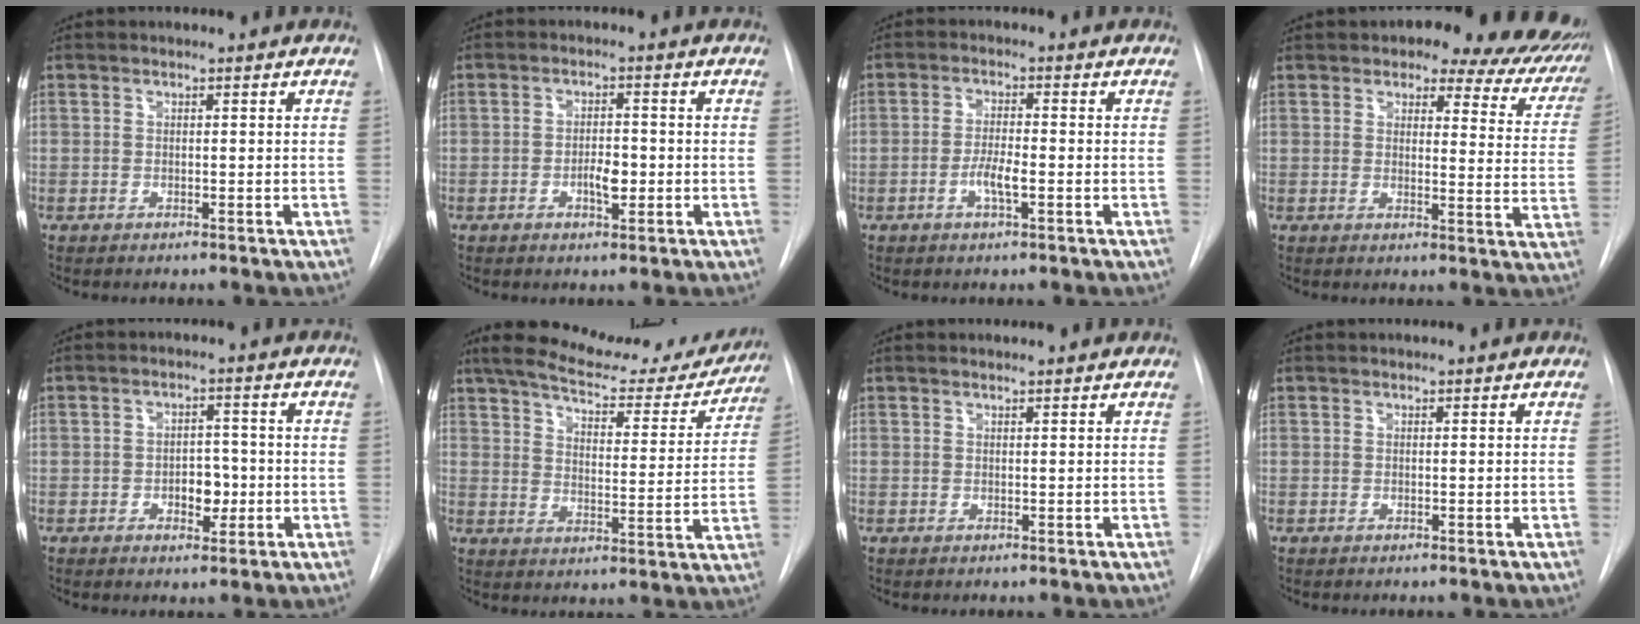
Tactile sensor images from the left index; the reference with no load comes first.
{"total": 3.4, "force": [-1.4, 1.3, 2.9], "torque": [-0.048, -0.001, -0.021]}
{"total": 3.6, "force": [-1.7, 0.5, 3.2], "torque": [-0.062, -0.005, -0.031]}
{"total": 17.6, "force": [14.0, 7.0, 8.1], "torque": [-0.082, -0.018, 0.145]}
{"total": 4.3, "force": [-1.5, 2.5, 3.2], "torque": [-0.039, 0.002, -0.019]}
{"total": 20.7, "force": [18.1, 5.3, 8.5], "torque": [-0.126, -0.011, 0.232]}
{"total": 0.7, "force": [0.6, 0.0, 0.3], "torque": [-0.008, 0.010, 0.012]}
{"total": 0.0}